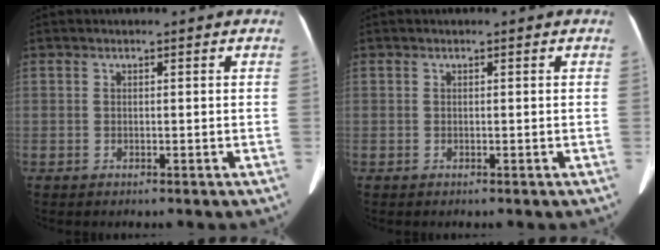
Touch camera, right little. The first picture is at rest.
{"total": 0.0}